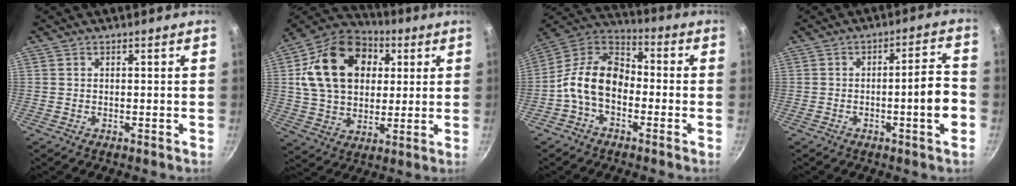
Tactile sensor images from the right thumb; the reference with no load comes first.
{"total": 21.6, "force": [5.1, 15.9, 13.7], "torque": [-0.213, 0.011, 0.080]}
{"total": 12.5, "force": [-3.0, 8.4, 8.8], "torque": [-0.132, 0.047, -0.082]}
{"total": 8.2, "force": [-2.4, 1.3, 7.8], "torque": [-0.103, 0.030, -0.032]}